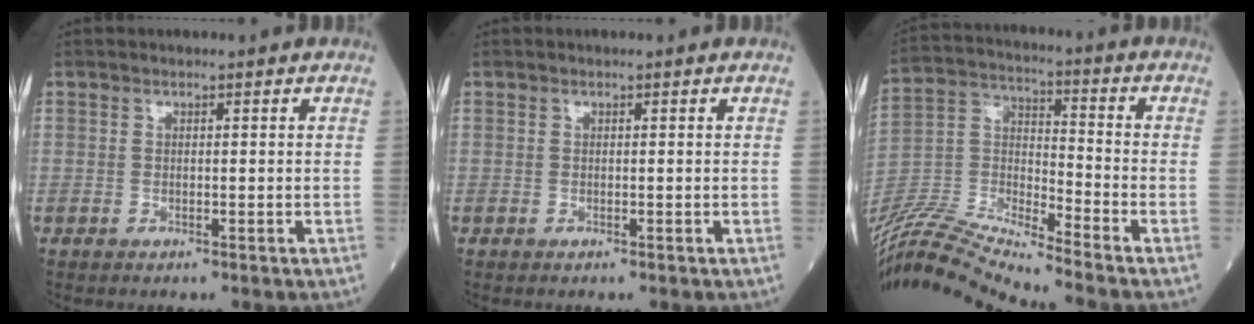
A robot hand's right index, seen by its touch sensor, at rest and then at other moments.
{"total": 0.0}
{"total": 17.4, "force": [-16.3, -1.7, 5.8], "torque": [-0.116, 0.012, -0.306]}